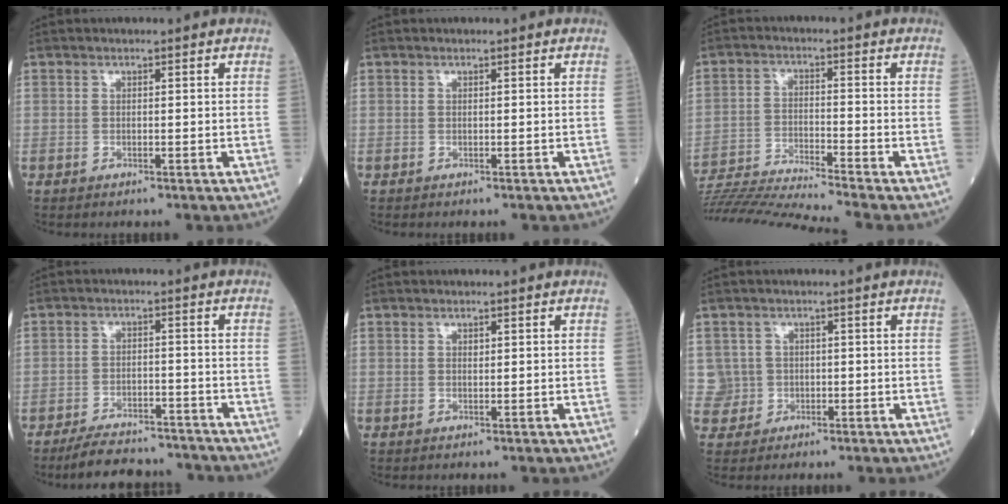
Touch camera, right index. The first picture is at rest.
{"total": 0.0}
{"total": 15.0, "force": [-13.7, -3.3, 4.9], "torque": [-0.067, -0.014, -0.232]}
{"total": 10.3, "force": [-9.5, 2.5, 3.1], "torque": [-0.046, 0.006, -0.139]}
{"total": 0.5, "force": [0.2, 0.3, 0.4], "torque": [-0.007, -0.001, 0.003]}
{"total": 3.4, "force": [0.0, 3.3, -0.6], "torque": [0.022, 0.010, -0.001]}